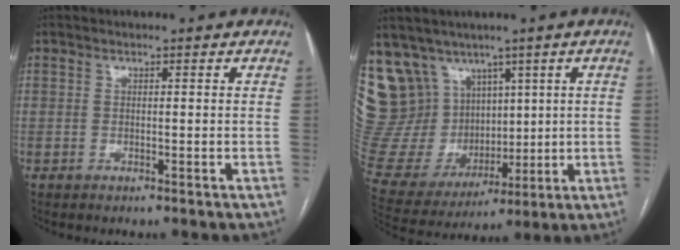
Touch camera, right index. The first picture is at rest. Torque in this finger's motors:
{"motor_torque": [-0.68, 0.86, -0.11, -0.07]}